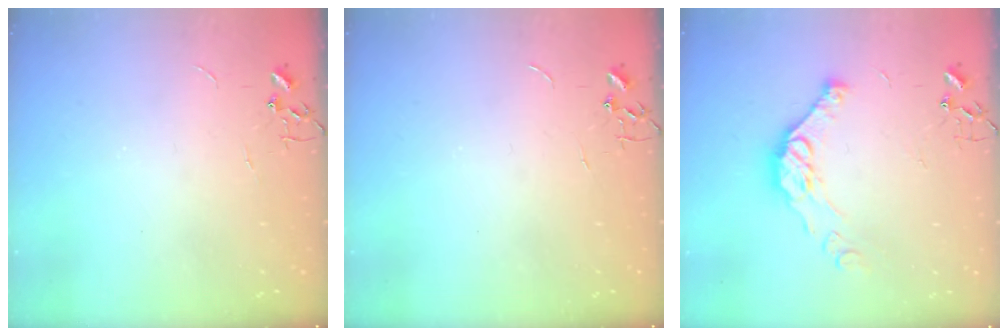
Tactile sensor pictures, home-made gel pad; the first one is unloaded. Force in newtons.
{"total": 0.0}
{"total": 12.5, "press": 12.4, "slide": 1.3}